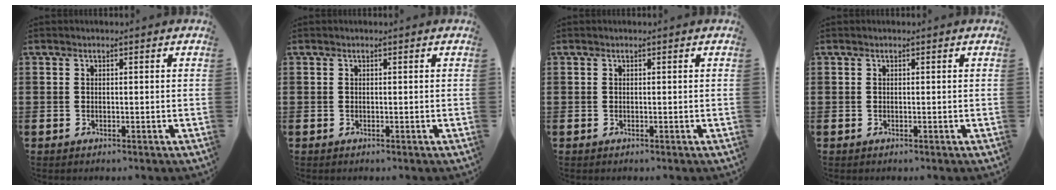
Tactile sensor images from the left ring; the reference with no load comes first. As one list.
[{"total": 0.0}, {"total": 0.0}, {"total": 0.0}]